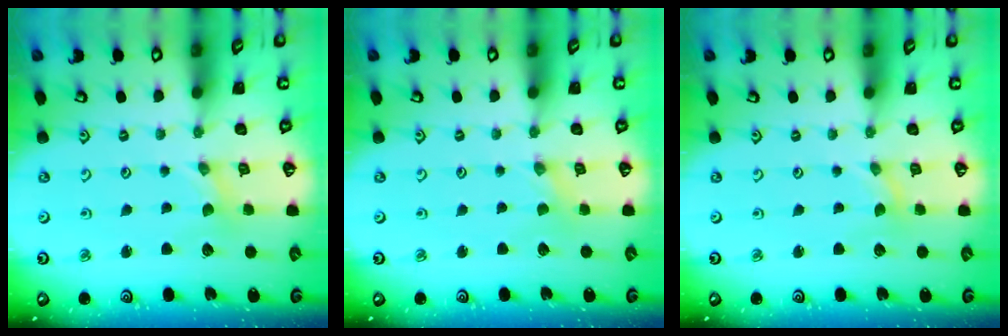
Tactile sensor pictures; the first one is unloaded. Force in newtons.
{"total": 0.0}
{"total": 0.0}